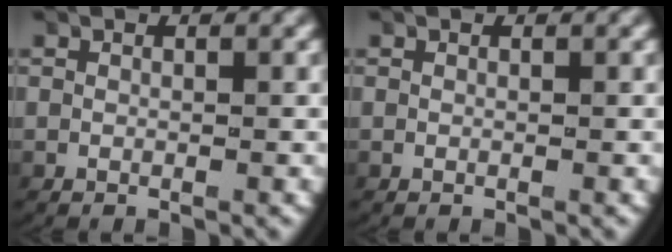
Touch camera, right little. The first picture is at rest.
{"total": 0.0}